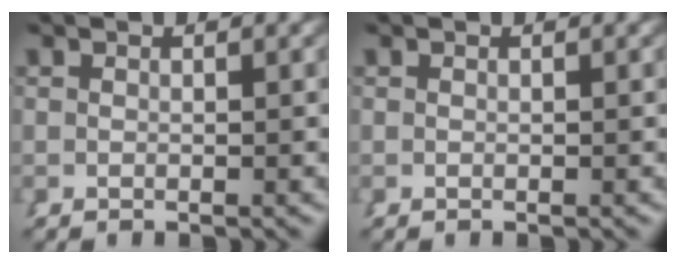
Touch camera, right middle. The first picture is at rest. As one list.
[{"total": 0.0}]